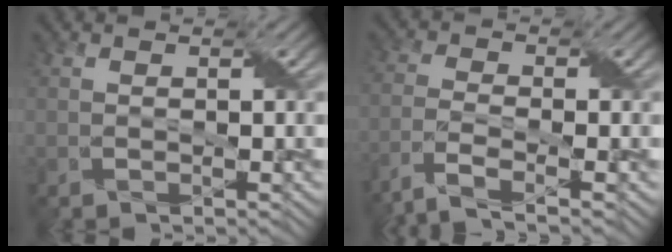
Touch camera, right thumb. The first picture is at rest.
{"total": 5.7, "force": [-4.1, 1.4, 3.7], "torque": [-0.072, -0.006, -0.089]}